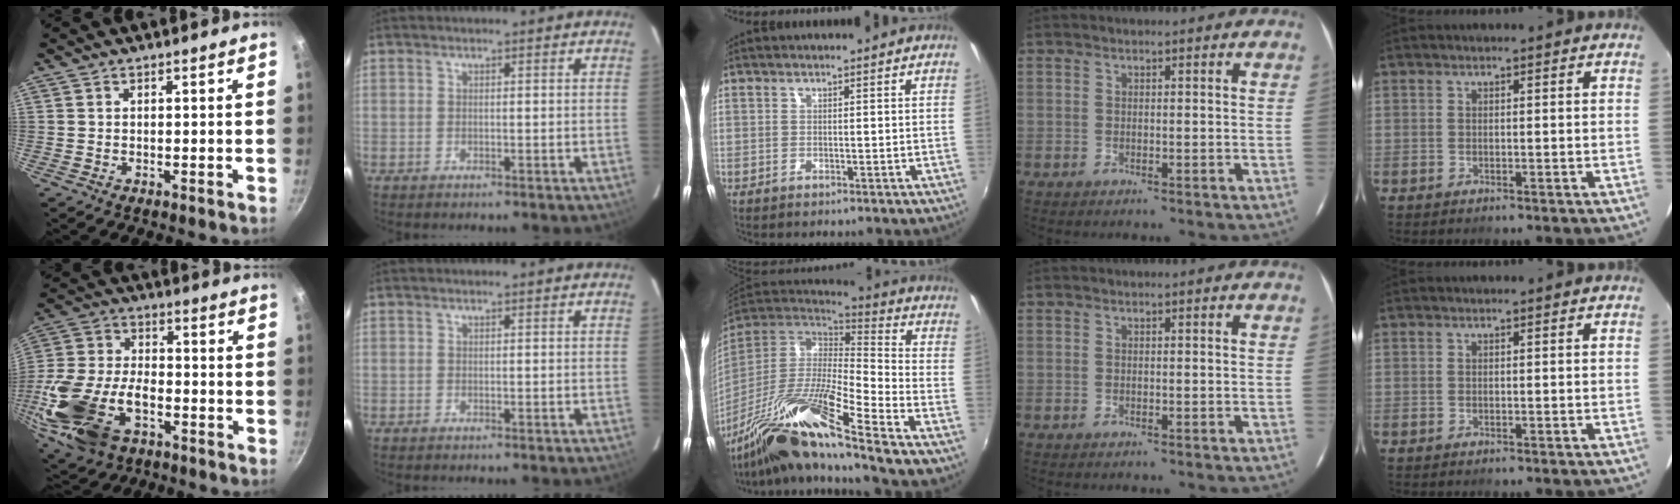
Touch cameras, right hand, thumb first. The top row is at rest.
{"thumb": {"total": 21.3, "force": [-8.3, 12.5, 15.1], "torque": [-0.325, 0.017, -0.159]}, "middle": {"total": 18.7, "force": [-12.5, 0.5, 13.9], "torque": [-0.250, -0.025, -0.248]}}